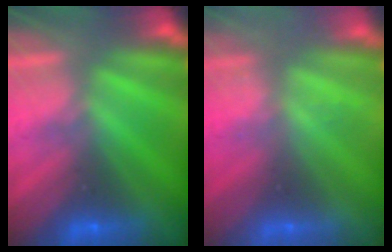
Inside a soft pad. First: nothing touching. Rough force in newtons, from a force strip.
{"total": 2.2}